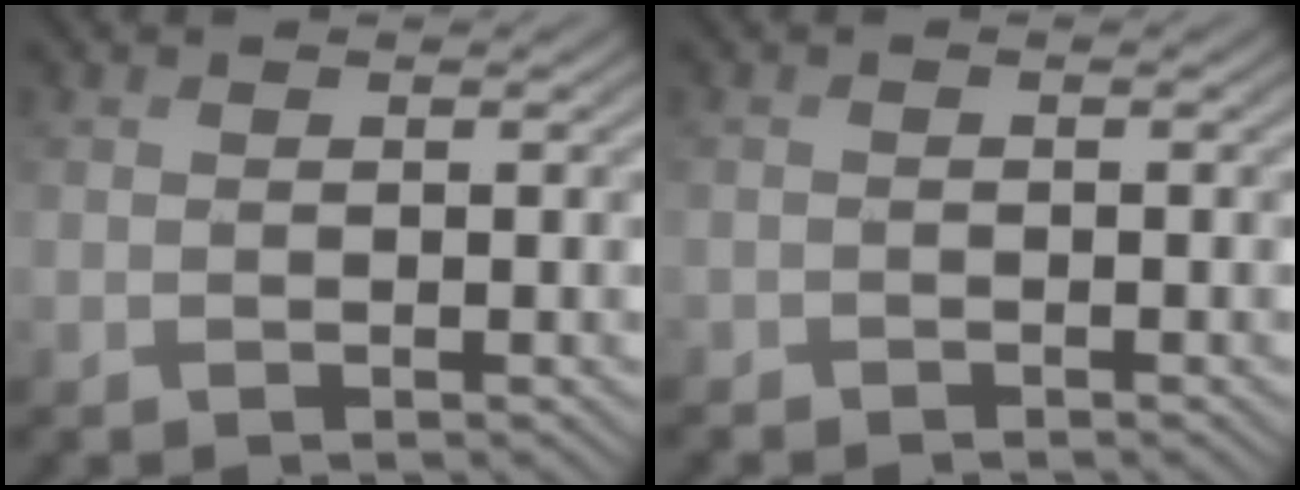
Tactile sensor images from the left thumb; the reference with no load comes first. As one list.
[{"total": 0.9, "force": [-0.8, 0.4, -0.1], "torque": [0.001, -0.002, -0.018]}]